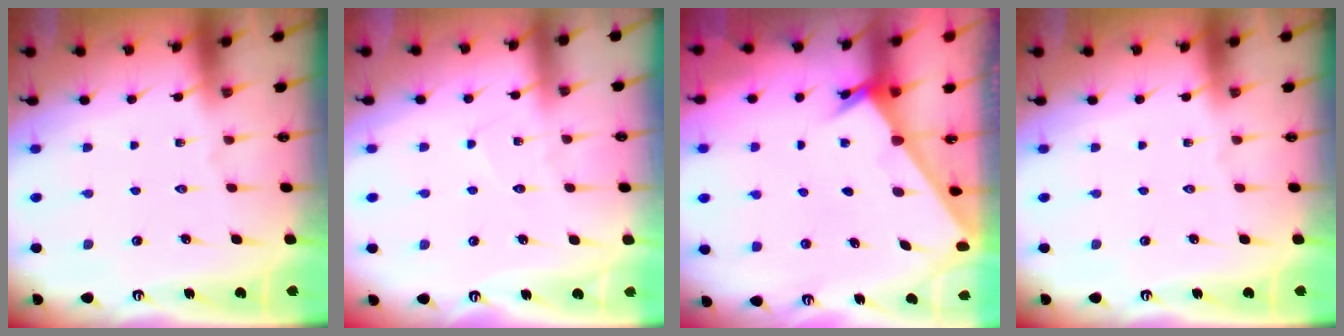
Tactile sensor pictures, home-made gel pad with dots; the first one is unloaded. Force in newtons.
{"total": 4.5, "press": 4.5, "slide": 0.5}
{"total": 2.3, "press": 2.2, "slide": 0.2}
{"total": 0.0}